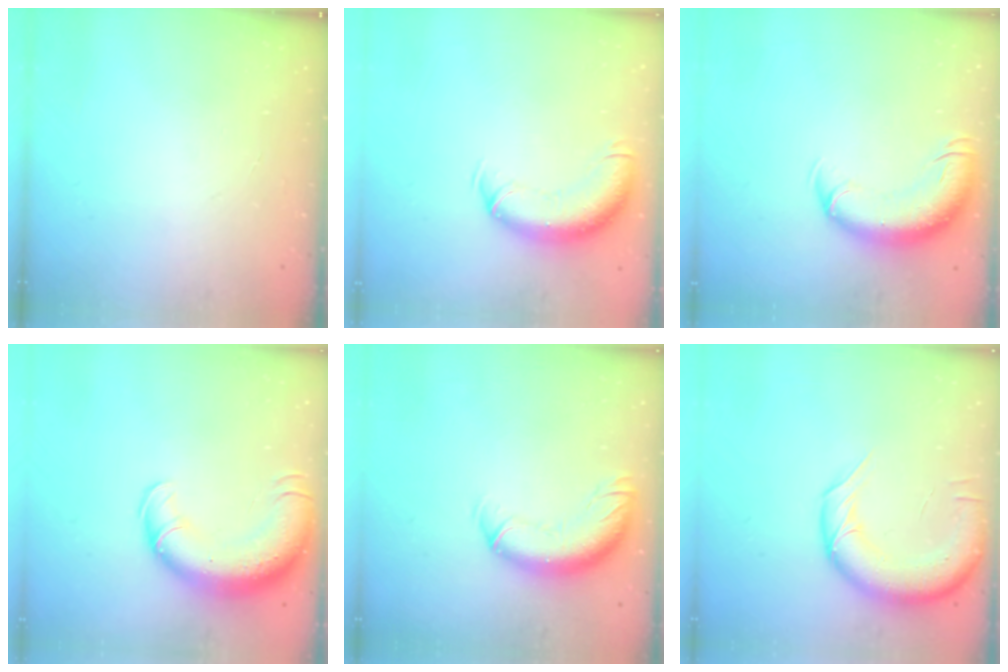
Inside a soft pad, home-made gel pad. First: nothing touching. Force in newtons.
{"total": 12.5, "press": 12.2, "slide": 3.0}
{"total": 11.3, "press": 10.9, "slide": 3.0}
{"total": 16.2, "press": 15.7, "slide": 3.9}
{"total": 13.3, "press": 13.0, "slide": 2.9}
{"total": 13.9, "press": 13.4, "slide": 3.7}